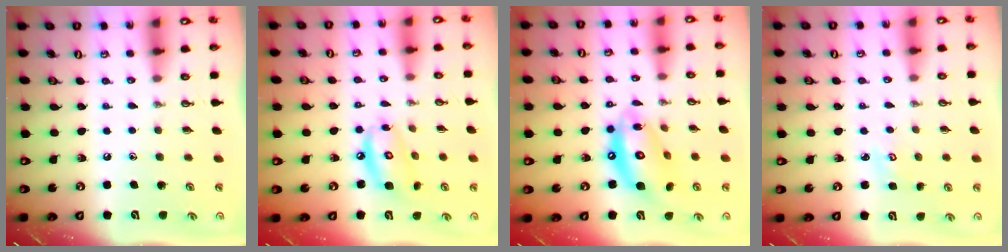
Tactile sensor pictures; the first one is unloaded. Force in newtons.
{"total": 9.7, "press": 9.7, "slide": 0.9}
{"total": 15.9, "press": 15.8, "slide": 1.3}
{"total": 2.7, "press": 2.7, "slide": 0.3}